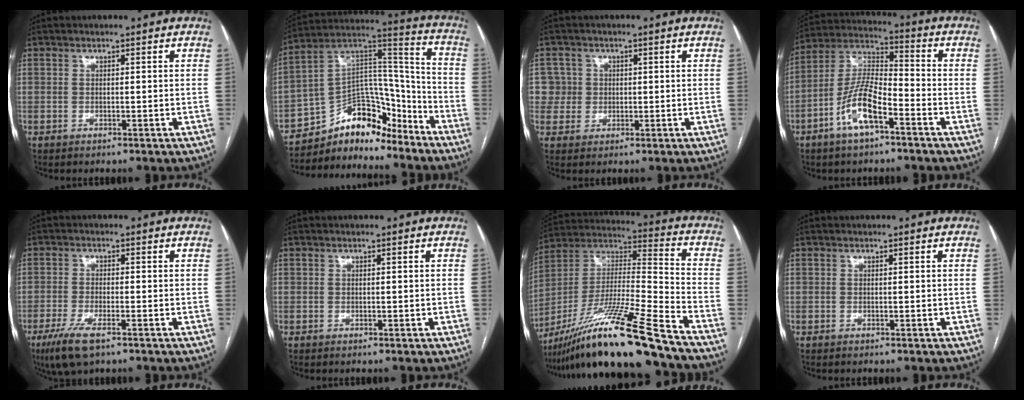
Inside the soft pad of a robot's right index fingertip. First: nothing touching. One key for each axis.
{"total": 13.8, "fx": -11.7, "fy": 5.4, "fz": 4.9, "tx": -0.076, "ty": 0.071, "tz": -0.200}
{"total": 4.3, "fx": 0.7, "fy": 4.3, "fz": -0.3, "tx": 0.026, "ty": 0.013, "tz": 0.014}
{"total": 11.0, "fx": -5.2, "fy": 3.2, "fz": 9.1, "tx": -0.192, "ty": 0.010, "tz": -0.100}
{"total": 6.4, "fx": -3.9, "fy": 1.4, "fz": 4.9, "tx": -0.103, "ty": -0.015, "tz": -0.068}
{"total": 0.0}
{"total": 23.4, "fx": -17.9, "fy": -1.1, "fz": 15.1, "tx": -0.289, "ty": -0.030, "tz": -0.326}
{"total": 0.0}